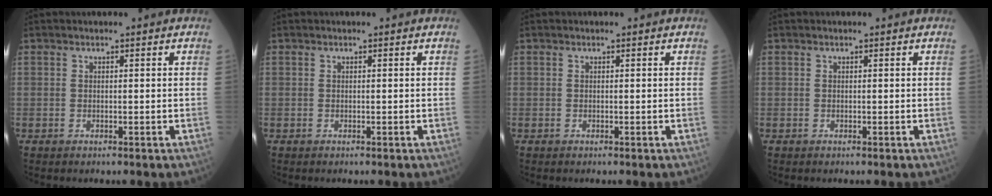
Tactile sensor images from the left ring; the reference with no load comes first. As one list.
[{"total": 0.0}, {"total": 0.0}, {"total": 0.0}]